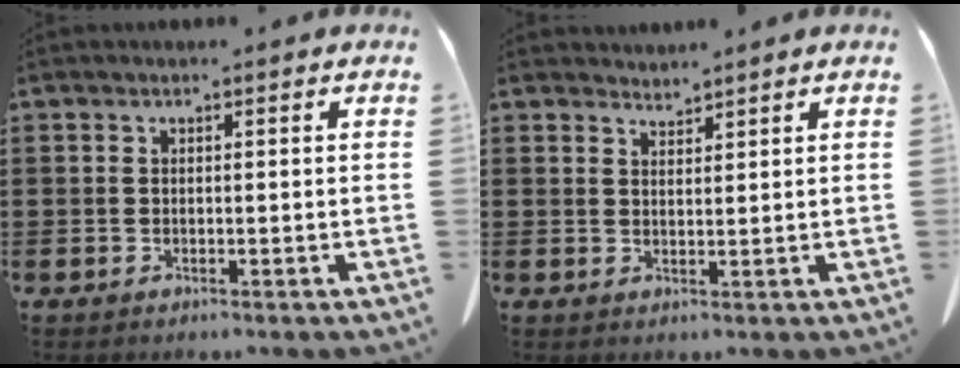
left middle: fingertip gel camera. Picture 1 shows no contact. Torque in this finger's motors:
{"motor_torque": [-0.12, 0.09, -0.11, -0.01]}